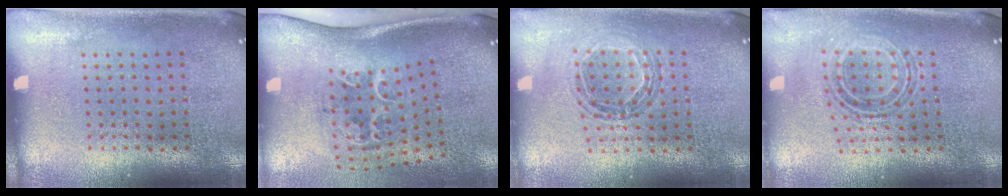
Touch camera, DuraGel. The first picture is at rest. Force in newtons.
{"total": 2.2, "press": 1.3, "slide": 1.8}
{"total": 0.5, "press": 0.5, "slide": 0.0}
{"total": 0.8, "press": 0.8, "slide": 0.3}